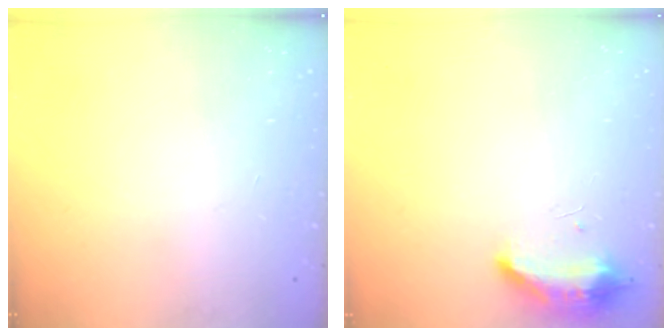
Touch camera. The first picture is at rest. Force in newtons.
{"total": 18.6, "press": 10.8, "slide": 15.1}